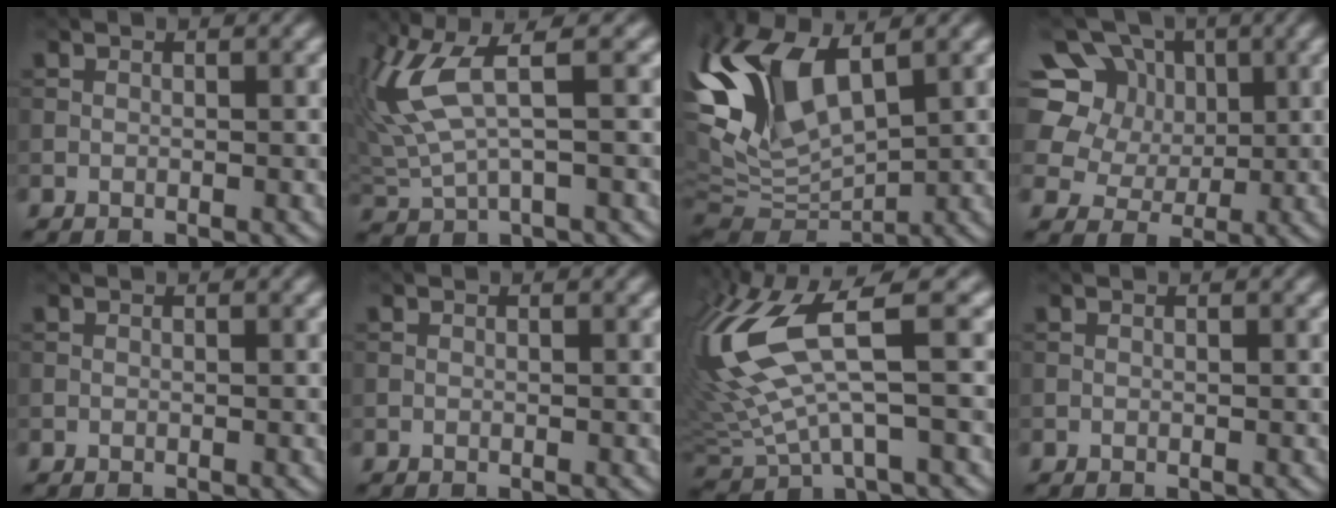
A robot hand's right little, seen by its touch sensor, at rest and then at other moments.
{"total": 6.2, "force": [2.0, 1.8, 5.6], "torque": [-0.149, 0.007, 0.045]}
{"total": 9.8, "force": [3.7, 4.7, 7.8], "torque": [-0.183, 0.003, 0.065]}
{"total": 12.2, "force": [4.2, 10.0, 5.5], "torque": [-0.138, 0.035, 0.070]}
{"total": 0.0}
{"total": 0.0}
{"total": 11.4, "force": [2.6, 3.9, 10.5], "torque": [-0.251, -0.001, 0.047]}
{"total": 0.0}